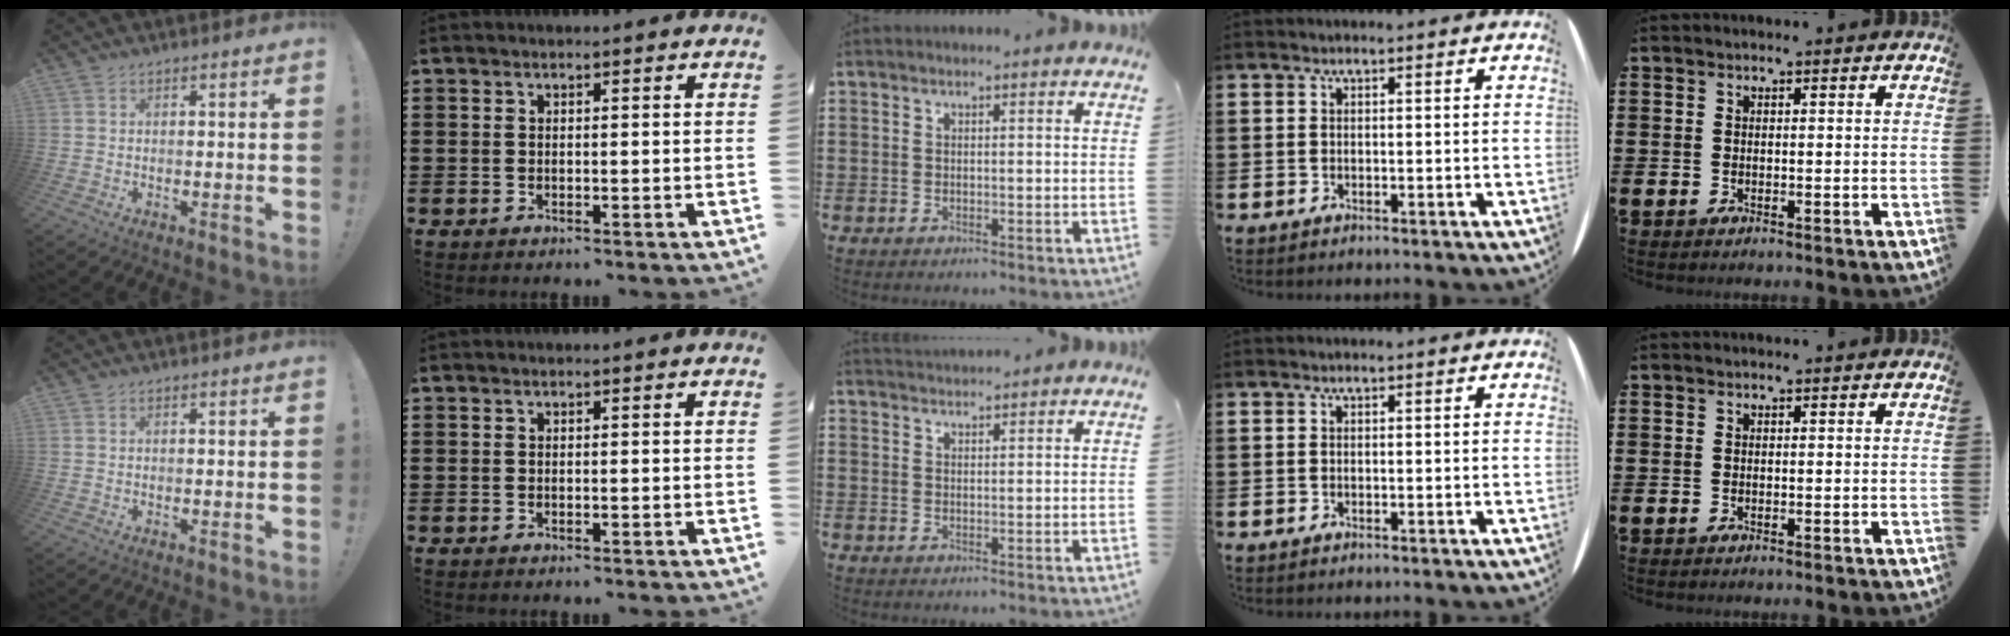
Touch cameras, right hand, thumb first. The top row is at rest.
{"middle": {"total": 1.9, "force": [1.9, 0.2, -0.2], "torque": [-0.002, 0.004, 0.036]}}